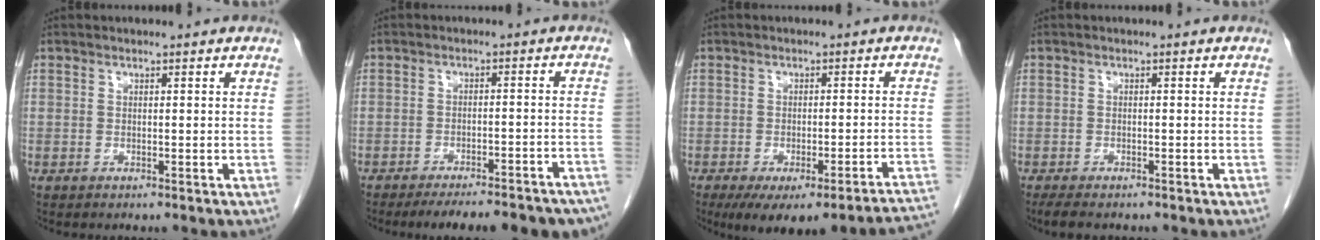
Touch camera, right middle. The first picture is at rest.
{"total": 17.3, "force": [-15.3, 3.3, 7.4], "torque": [-0.065, 0.004, -0.186]}
{"total": 16.8, "force": [-14.3, 1.4, 8.8], "torque": [-0.055, -0.001, -0.171]}
{"total": 3.9, "force": [-3.2, 1.2, 2.0], "torque": [-0.036, -0.012, -0.044]}